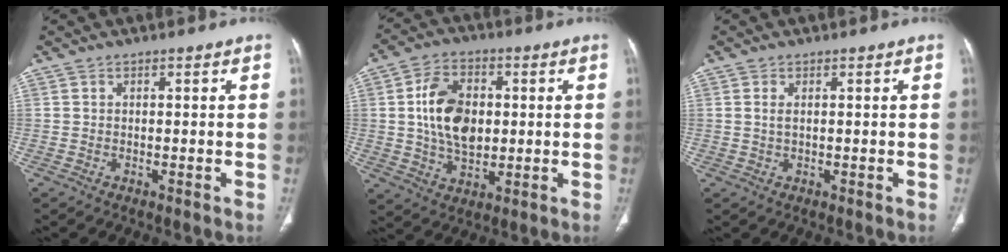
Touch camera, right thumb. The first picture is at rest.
{"total": 12.7, "force": [1.3, 8.4, 9.5], "torque": [-0.150, -0.001, 0.027]}
{"total": 1.4, "force": [0.4, 0.6, 1.2], "torque": [-0.031, 0.003, 0.014]}